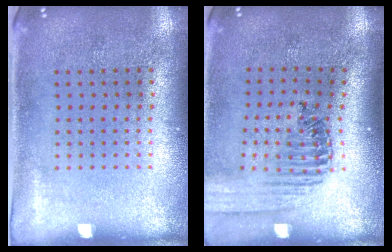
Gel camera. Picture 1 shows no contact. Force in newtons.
{"total": 1.4, "press": 1.4, "slide": 0.1}